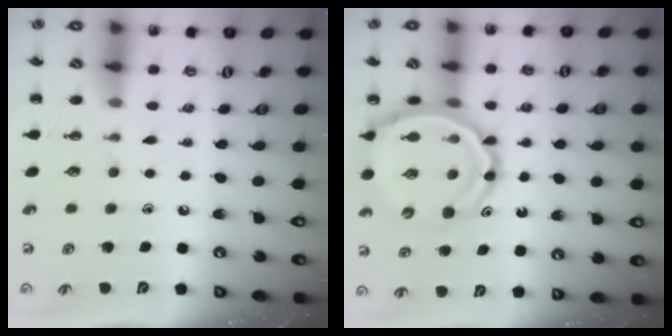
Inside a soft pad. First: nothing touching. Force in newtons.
{"total": 15.0, "press": 14.5, "slide": 3.8}